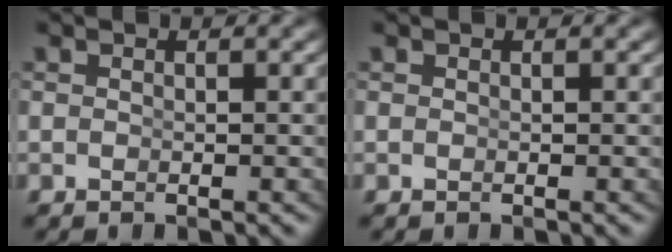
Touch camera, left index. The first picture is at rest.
{"total": 0.0}